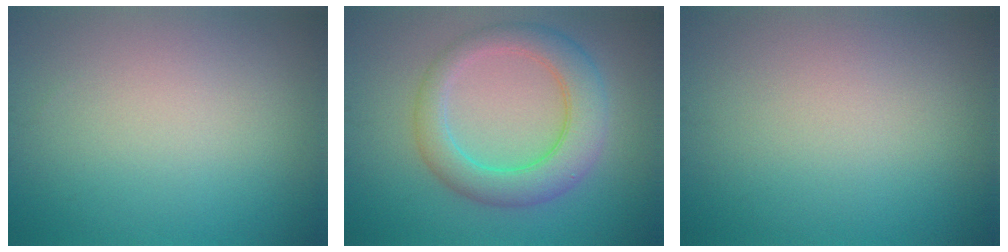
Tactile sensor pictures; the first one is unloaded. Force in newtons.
{"total": 5.6, "press": 5.6, "slide": 0.2}
{"total": 0.0}